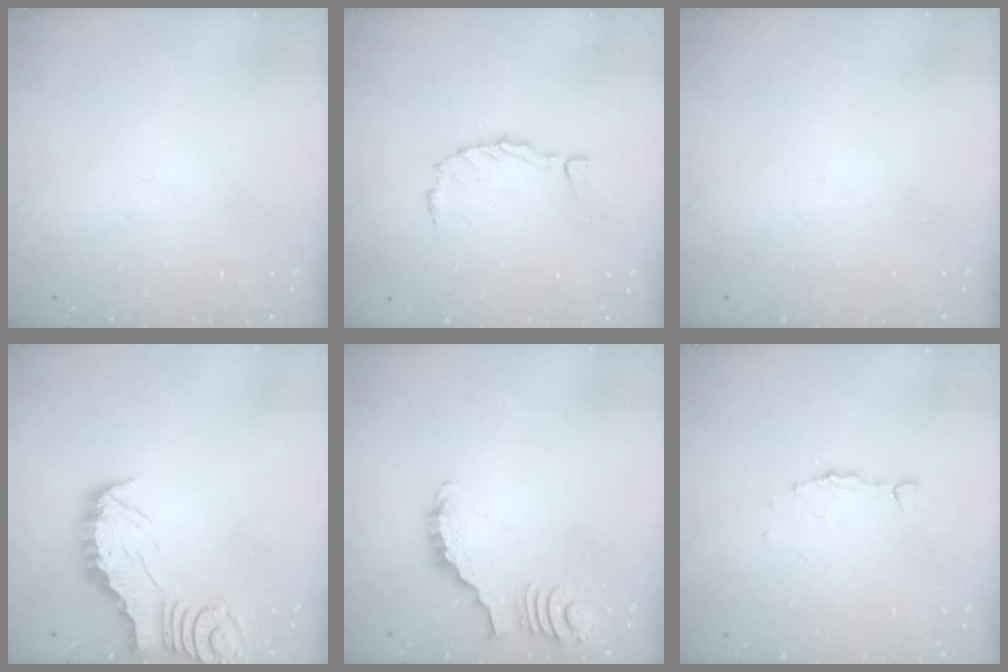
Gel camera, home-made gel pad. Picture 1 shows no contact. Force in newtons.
{"total": 0.0}
{"total": 0.0}
{"total": 2.4, "press": 2.4, "slide": 0.2}
{"total": 3.6, "press": 3.6, "slide": 0.5}
{"total": 2.0, "press": 2.0, "slide": 0.3}